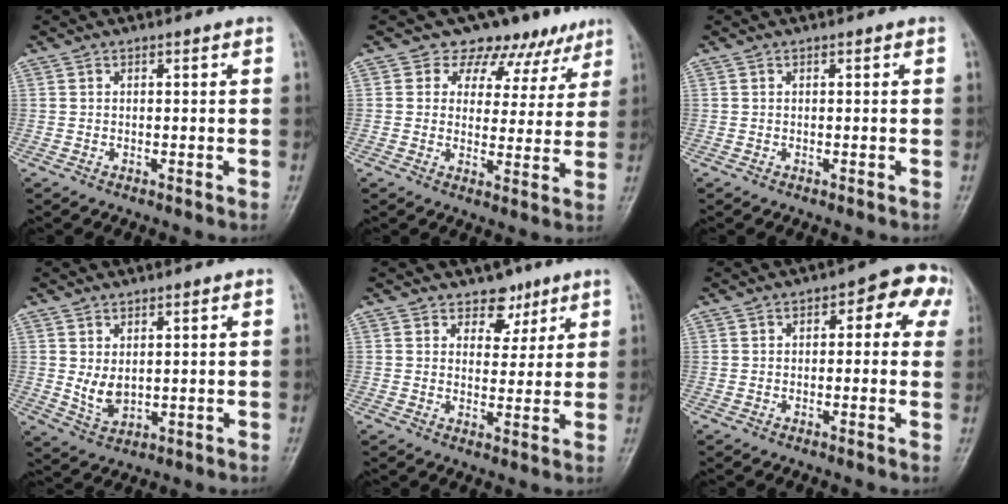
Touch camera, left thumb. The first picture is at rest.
{"total": 9.9, "force": [7.3, 6.3, 2.1], "torque": [0.018, -0.035, 0.083]}
{"total": 0.0}
{"total": 4.9, "force": [0.9, 2.9, 3.9], "torque": [-0.059, -0.012, 0.028]}
{"total": 3.8, "force": [2.6, 2.3, 1.5], "torque": [0.003, -0.017, 0.042]}
{"total": 8.5, "force": [2.5, 4.5, 6.8], "torque": [-0.042, 0.025, 0.020]}